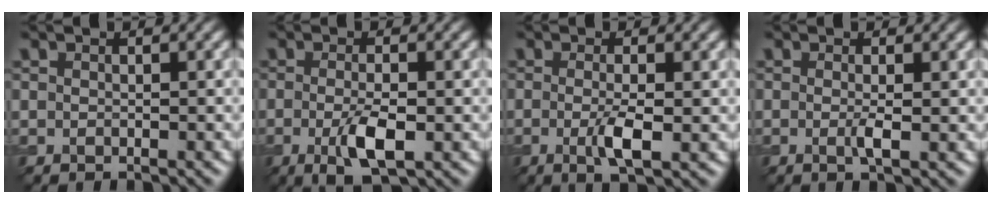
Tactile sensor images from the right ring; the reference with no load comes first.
{"total": 4.0, "force": [-1.1, 1.1, 3.7], "torque": [-0.074, -0.009, -0.019]}
{"total": 3.2, "force": [-0.6, 0.7, 3.1], "torque": [-0.063, -0.010, -0.012]}
{"total": 1.7, "force": [-0.2, 0.2, 1.7], "torque": [-0.034, -0.006, -0.005]}